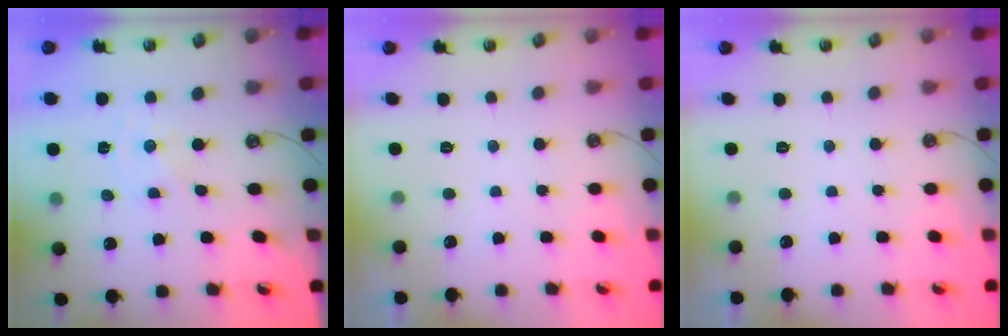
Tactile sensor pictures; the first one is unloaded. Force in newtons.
{"total": 0.0}
{"total": 0.0}